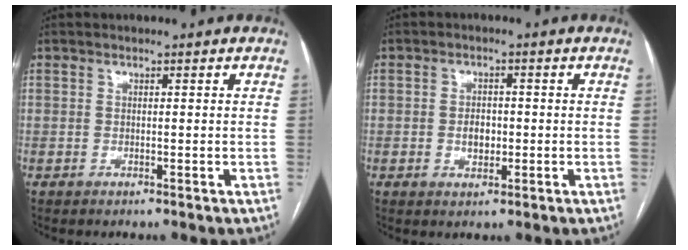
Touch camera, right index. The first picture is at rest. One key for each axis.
{"total": 2.9, "fx": -0.5, "fy": 1.9, "fz": 2.2, "tx": -0.031, "ty": 0.002, "tz": -0.004}